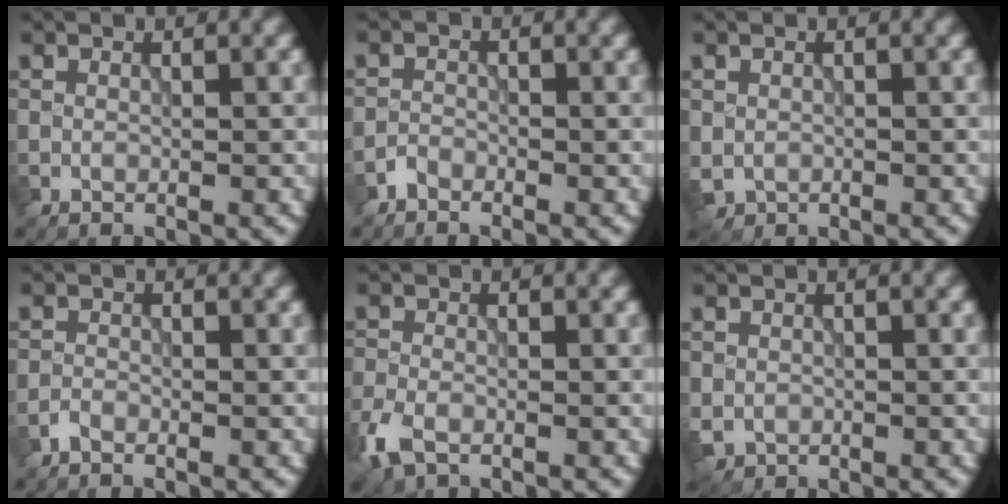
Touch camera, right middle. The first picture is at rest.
{"total": 1.1, "force": [-1.0, 0.4, 0.2], "torque": [0.001, 0.003, -0.023]}
{"total": 1.4, "force": [-0.3, 1.3, 0.5], "torque": [-0.009, -0.007, -0.007]}
{"total": 0.8, "force": [-0.8, 0.2, 0.3], "torque": [-0.004, 0.000, -0.019]}
{"total": 3.4, "force": [-2.2, 1.7, 1.9], "torque": [-0.050, -0.010, -0.059]}
{"total": 1.7, "force": [-0.5, 1.5, 0.5], "torque": [-0.009, -0.008, -0.013]}